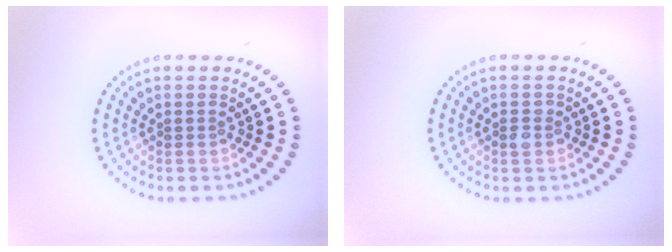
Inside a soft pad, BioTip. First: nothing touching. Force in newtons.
{"total": 1.2, "press": 1.2, "slide": 0.2}